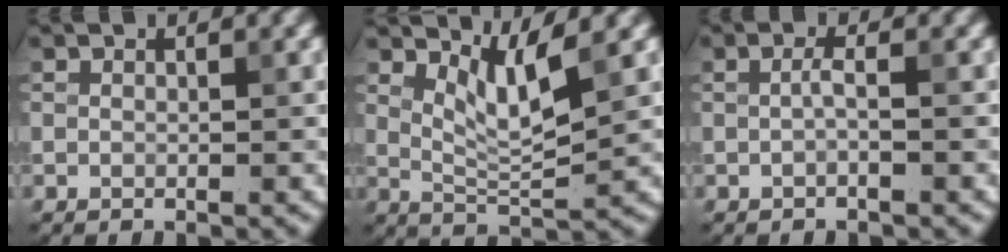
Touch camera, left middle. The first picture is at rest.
{"total": 3.4, "force": [1.9, 0.5, 2.7], "torque": [-0.061, -0.010, 0.044]}
{"total": 0.7, "force": [-0.3, -0.2, 0.6], "torque": [-0.017, 0.005, -0.003]}